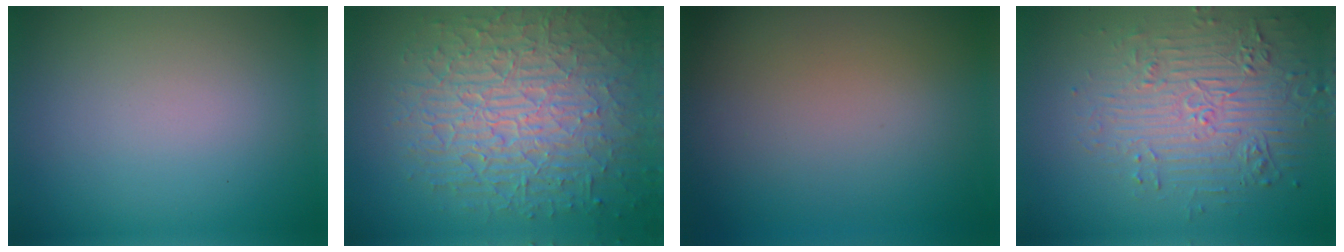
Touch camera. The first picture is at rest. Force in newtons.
{"total": 10.3, "press": 6.7, "slide": 7.9}
{"total": 0.0}
{"total": 4.8, "press": 4.2, "slide": 2.4}